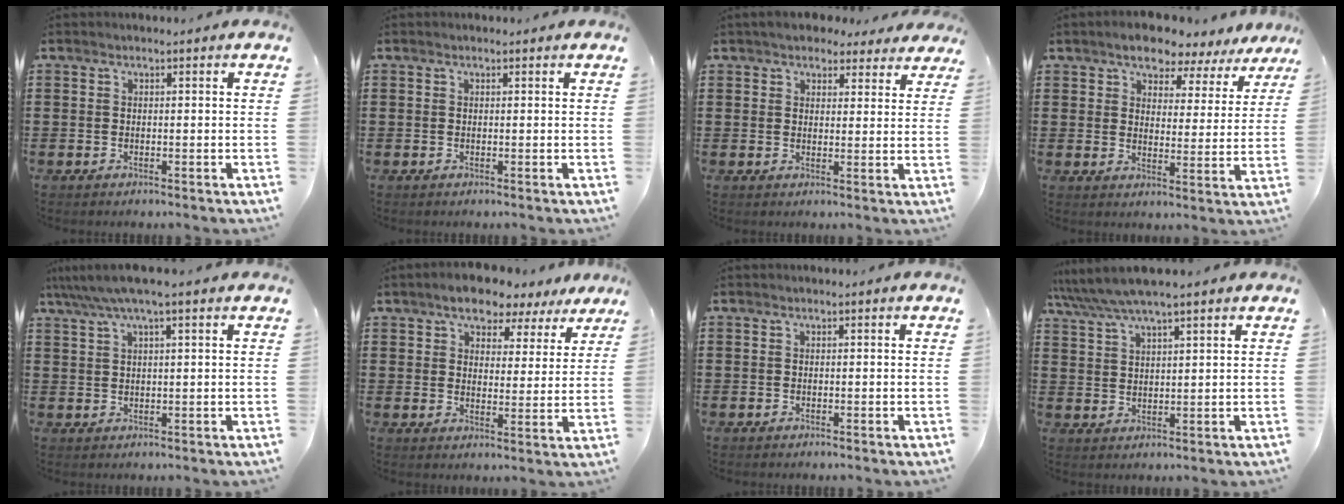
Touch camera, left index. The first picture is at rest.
{"total": 0.0}
{"total": 4.4, "force": [4.0, 1.4, 1.2], "torque": [-0.037, -0.004, 0.076]}
{"total": 5.7, "force": [5.3, 1.6, 1.5], "torque": [-0.047, -0.021, 0.091]}
{"total": 4.0, "force": [2.6, 0.2, 3.1], "torque": [-0.066, 0.002, 0.044]}
{"total": 6.0, "force": [5.3, 2.1, 1.8], "torque": [-0.044, -0.013, 0.092]}
{"total": 0.0}
{"total": 5.3, "force": [4.5, 0.5, 2.8], "torque": [-0.067, -0.010, 0.080]}